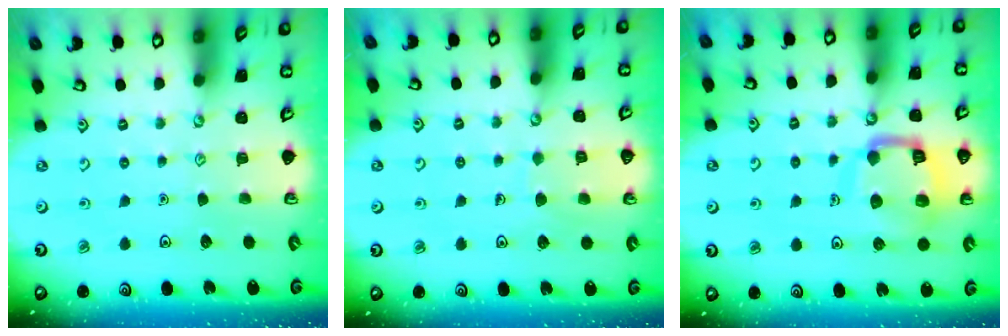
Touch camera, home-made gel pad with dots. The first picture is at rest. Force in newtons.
{"total": 6.8, "press": 6.8, "slide": 0.4}
{"total": 14.5, "press": 14.4, "slide": 1.5}